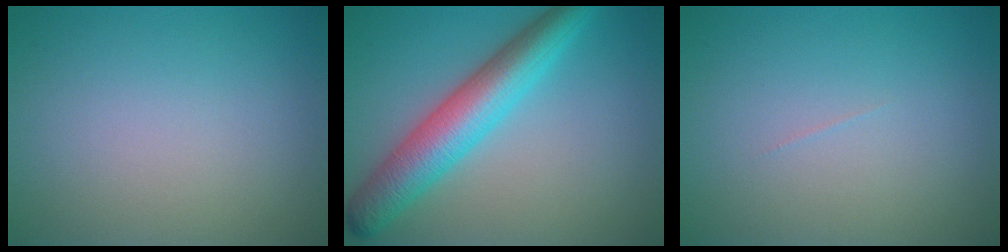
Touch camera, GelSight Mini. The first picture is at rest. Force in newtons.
{"total": 6.7, "press": 6.7, "slide": 0.0}
{"total": 0.0}